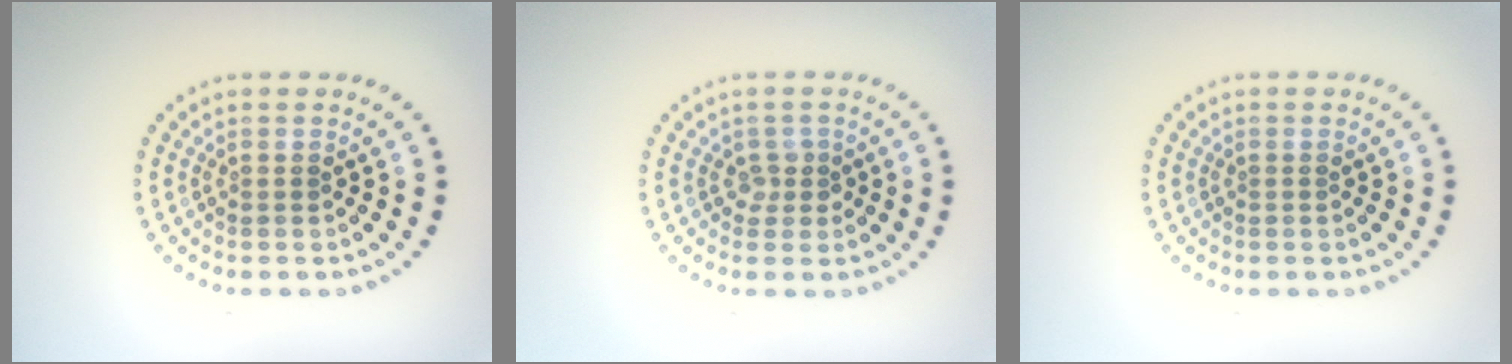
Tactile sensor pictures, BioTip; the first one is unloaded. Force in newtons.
{"total": 1.3, "press": 1.1, "slide": 0.8}
{"total": 0.0}